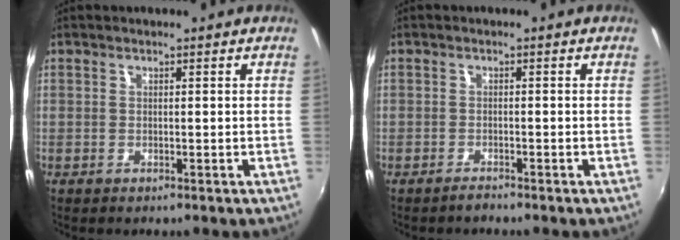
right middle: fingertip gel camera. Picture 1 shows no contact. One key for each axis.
{"total": 1.1, "fx": -1.1, "fy": 0.0, "fz": 0.1, "tx": -0.003, "ty": -0.003, "tz": -0.020}